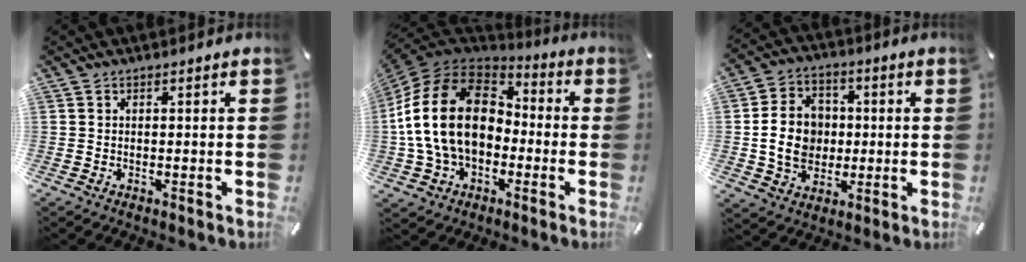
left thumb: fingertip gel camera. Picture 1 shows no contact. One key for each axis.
{"total": 20.4, "fx": -0.9, "fy": 15.4, "fz": 13.4, "tx": -0.284, "ty": 0.032, "tz": -0.017}
{"total": 11.7, "fx": -0.1, "fy": 10.0, "fz": 6.0, "tx": -0.126, "ty": 0.016, "tz": 0.004}